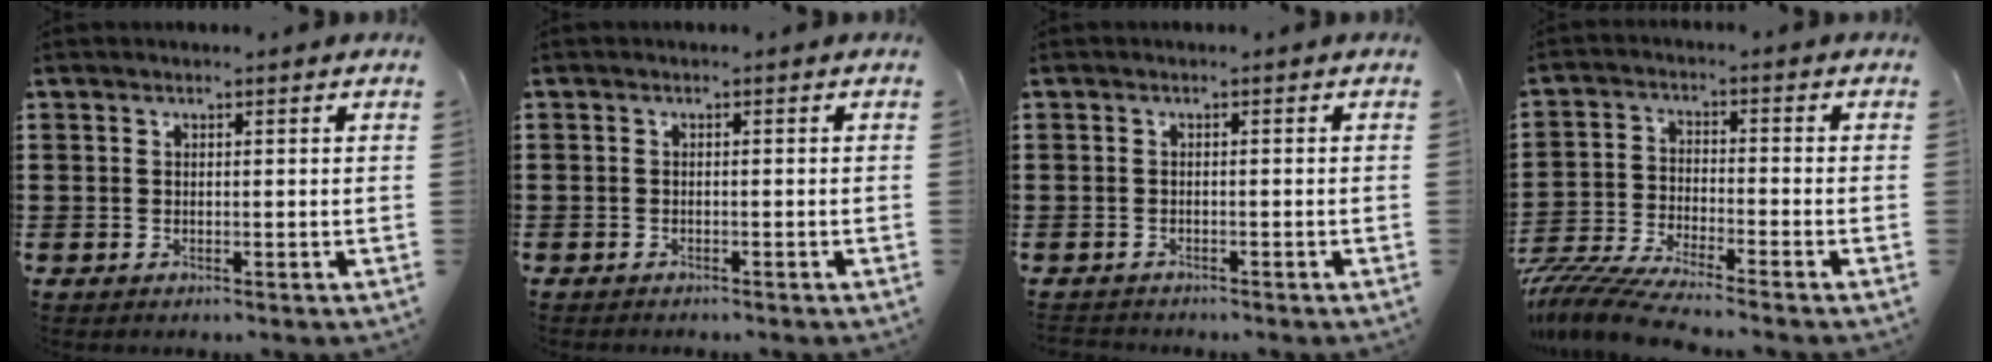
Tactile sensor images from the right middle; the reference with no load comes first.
{"total": 0.6, "force": [-0.6, 0.1, 0.1], "torque": [-0.003, -0.001, -0.013]}
{"total": 0.8, "force": [-0.8, 0.0, -0.1], "torque": [-0.001, 0.000, -0.018]}
{"total": 6.3, "force": [-5.9, 0.0, 2.1], "torque": [-0.058, -0.015, -0.120]}